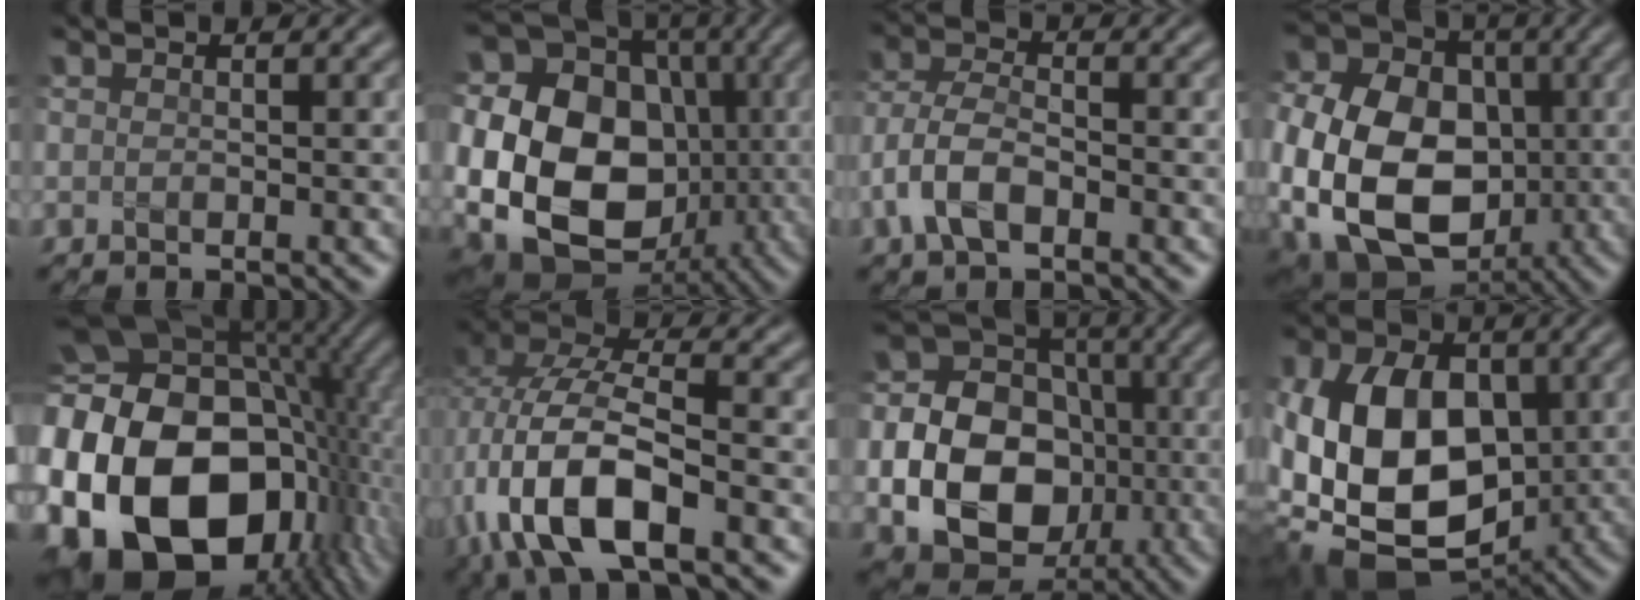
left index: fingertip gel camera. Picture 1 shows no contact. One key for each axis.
{"total": 22.2, "fx": 0.6, "fy": 18.8, "fz": 11.8, "tx": -0.255, "ty": 0.027, "tz": -0.024}
{"total": 4.4, "fx": -2.0, "fy": 2.3, "fz": 3.1, "tx": -0.069, "ty": 0.004, "tz": -0.049}
{"total": 18.0, "fx": -3.1, "fy": 14.0, "fz": 10.8, "tx": -0.223, "ty": -0.030, "tz": -0.064}
{"total": 21.6, "fx": -3.7, "fy": 15.6, "fz": 14.6, "tx": -0.328, "ty": -0.042, "tz": -0.052}
{"total": 10.5, "fx": -3.2, "fy": 4.8, "fz": 8.8, "tx": -0.187, "ty": -0.001, "tz": -0.068}
{"total": 14.1, "fx": -2.4, "fy": 11.8, "fz": 7.4, "tx": -0.128, "ty": -0.006, "tz": -0.060}
{"total": 14.6, "fx": -0.6, "fy": 10.2, "fz": 10.4, "tx": -0.203, "ty": -0.019, "tz": -0.010}